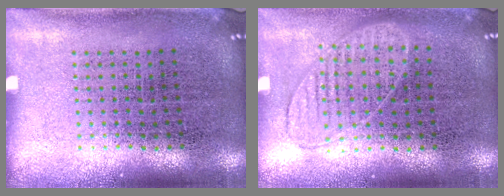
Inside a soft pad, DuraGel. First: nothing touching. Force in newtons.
{"total": 0.9, "press": 0.9, "slide": 0.4}